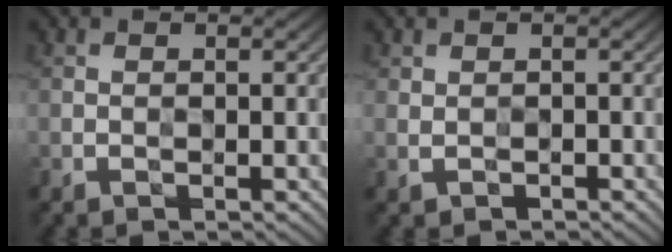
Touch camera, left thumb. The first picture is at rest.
{"total": 0.9, "force": [0.1, 0.7, 0.4], "torque": [-0.010, -0.005, 0.005]}